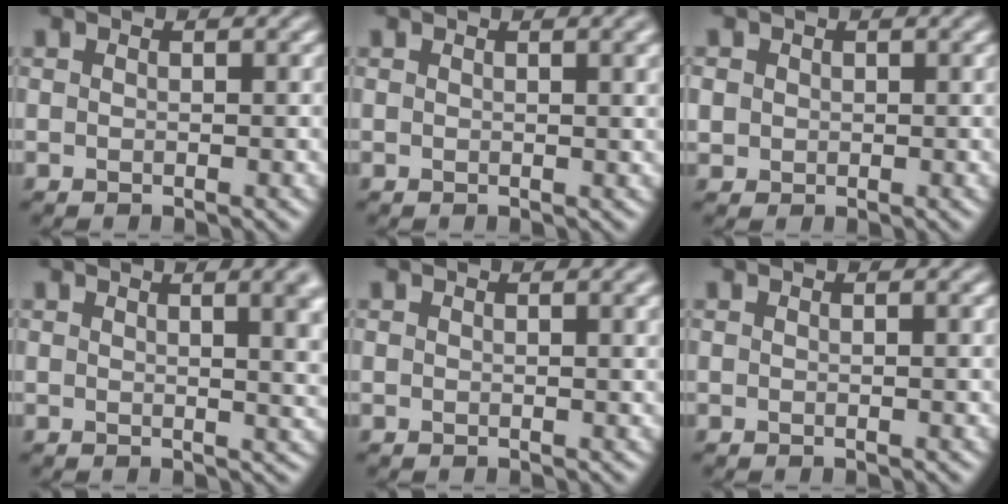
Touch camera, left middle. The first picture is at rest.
{"total": 2.8, "force": [1.2, 0.9, 2.3], "torque": [-0.021, 0.005, 0.018]}
{"total": 1.6, "force": [0.4, 1.4, 0.4], "torque": [-0.007, -0.001, 0.009]}
{"total": 7.0, "force": [2.6, 3.0, 5.8], "torque": [-0.017, 0.017, 0.031]}
{"total": 2.4, "force": [1.1, 0.8, 2.0], "torque": [-0.019, 0.005, 0.016]}
{"total": 1.1, "force": [0.3, 0.3, 1.0], "torque": [-0.011, 0.003, 0.003]}